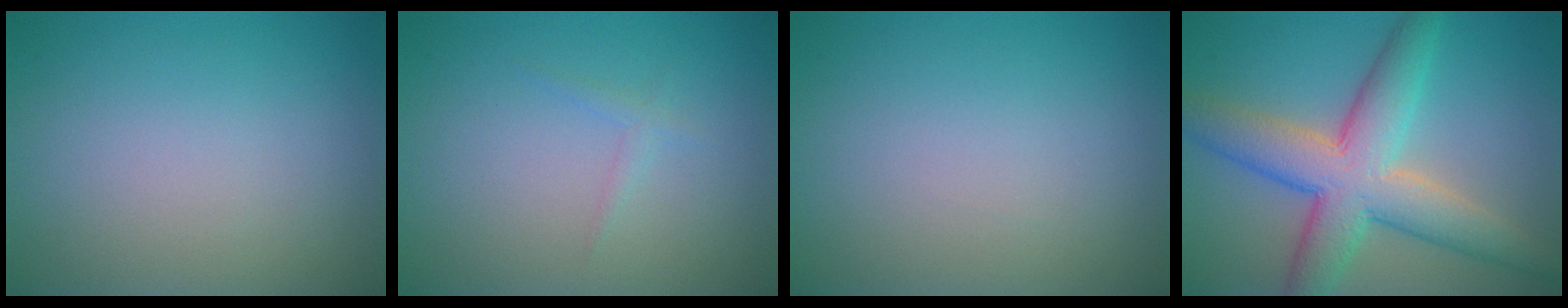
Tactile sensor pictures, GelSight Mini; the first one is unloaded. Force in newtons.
{"total": 0.8, "press": 0.8, "slide": 0.1}
{"total": 0.0}
{"total": 8.4, "press": 8.4, "slide": 0.3}